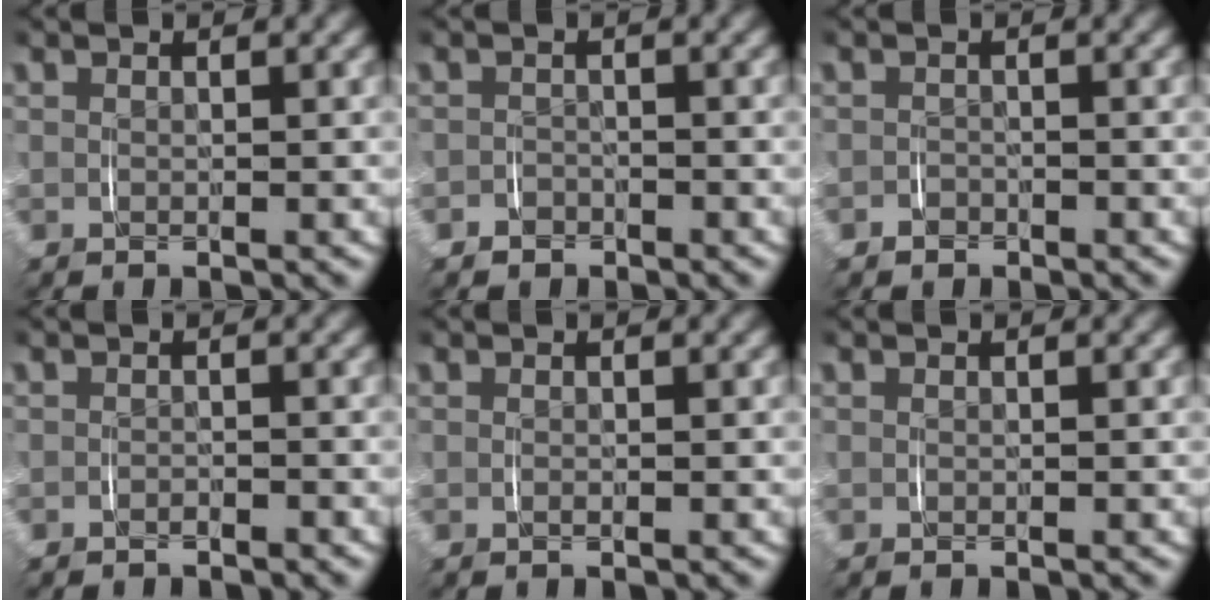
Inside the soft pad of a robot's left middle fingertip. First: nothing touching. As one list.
[{"total": 1.9, "force": [-1.4, 1.3, -0.1], "torque": [-0.003, -0.009, -0.025]}, {"total": 1.2, "force": [-0.9, 0.8, -0.1], "torque": [0.001, -0.006, -0.016]}, {"total": 0.8, "force": [-0.8, 0.2, 0.0], "torque": [0.001, 0.000, -0.014]}, {"total": 0.0}, {"total": 0.0}]